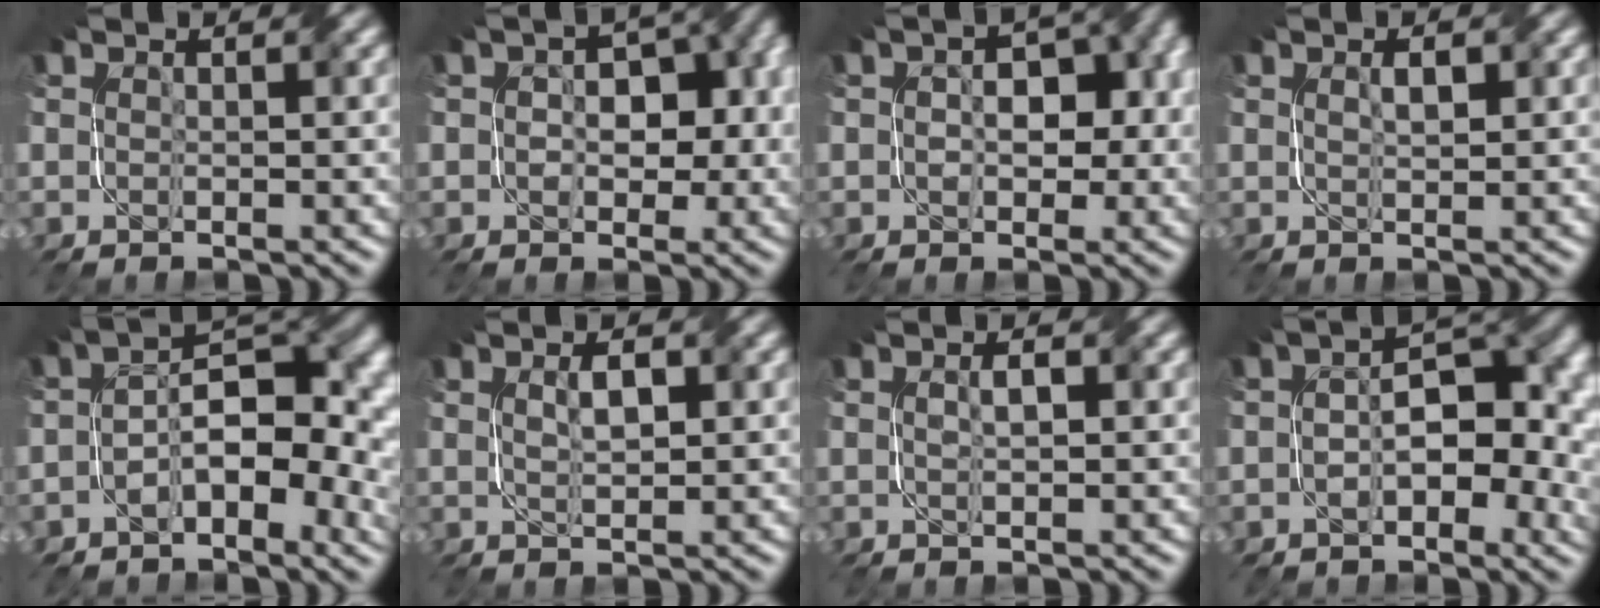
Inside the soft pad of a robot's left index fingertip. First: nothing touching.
{"total": 6.6, "force": [-0.7, 4.2, 5.0], "torque": [-0.044, 0.017, -0.003]}
{"total": 5.1, "force": [-0.6, 3.3, 3.8], "torque": [-0.035, 0.012, -0.007]}
{"total": 0.7, "force": [0.4, -0.1, 0.5], "torque": [-0.015, 0.004, 0.010]}
{"total": 8.4, "force": [-1.7, 4.1, 7.1], "torque": [-0.099, 0.014, -0.034]}
{"total": 1.3, "force": [0.6, 0.0, 1.1], "torque": [-0.026, 0.006, 0.016]}
{"total": 0.9, "force": [0.2, -0.3, 0.8], "torque": [-0.019, 0.006, 0.004]}
{"total": 7.2, "force": [-0.9, 3.8, 6.0], "torque": [-0.080, 0.011, -0.019]}